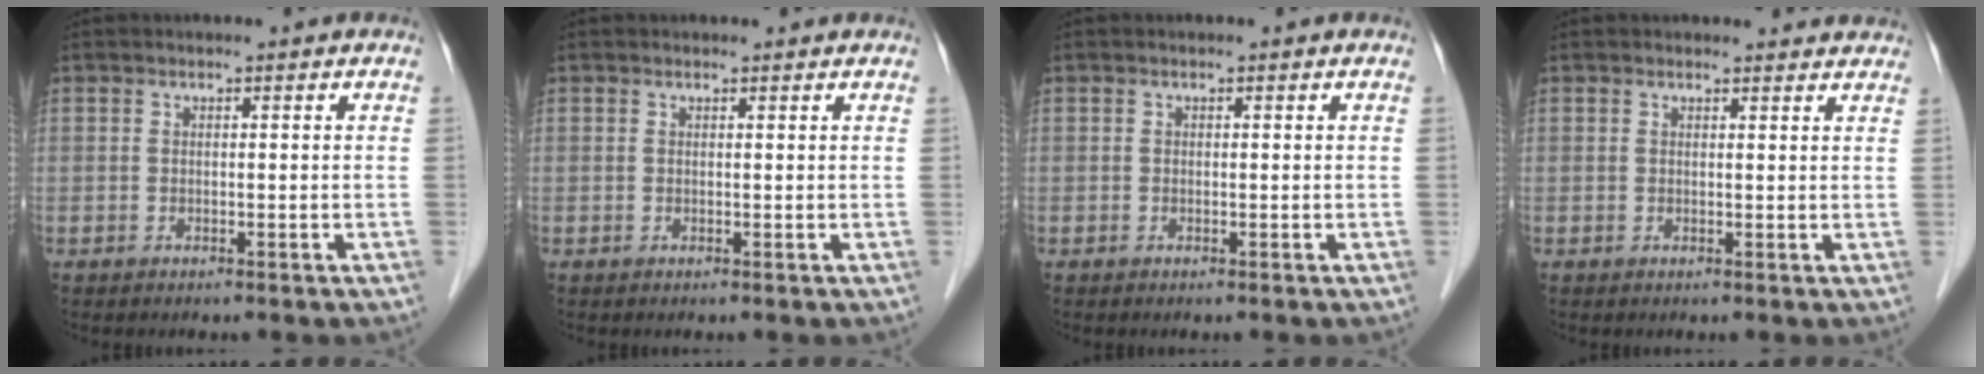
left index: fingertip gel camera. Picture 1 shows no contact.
{"total": 0.7, "force": [0.7, 0.2, 0.0], "torque": [-0.007, 0.002, 0.009]}
{"total": 0.0}
{"total": 3.9, "force": [3.7, 1.0, 0.3], "torque": [0.000, 0.003, 0.029]}